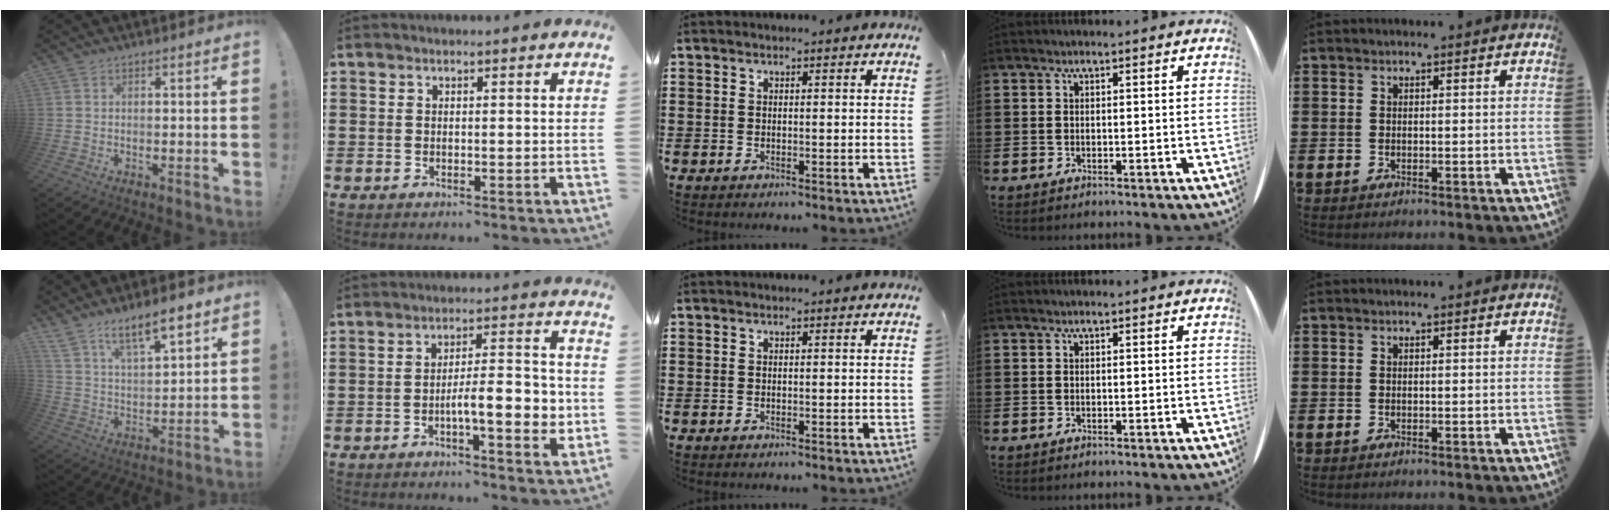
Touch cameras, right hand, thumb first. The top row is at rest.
{"thumb": {"total": 11.7, "force": [8.9, 3.9, 6.5], "torque": [-0.113, -0.056, 0.160]}, "index": {"total": 8.8, "force": [-2.1, 2.5, 8.1], "torque": [-0.110, -0.001, -0.039]}}